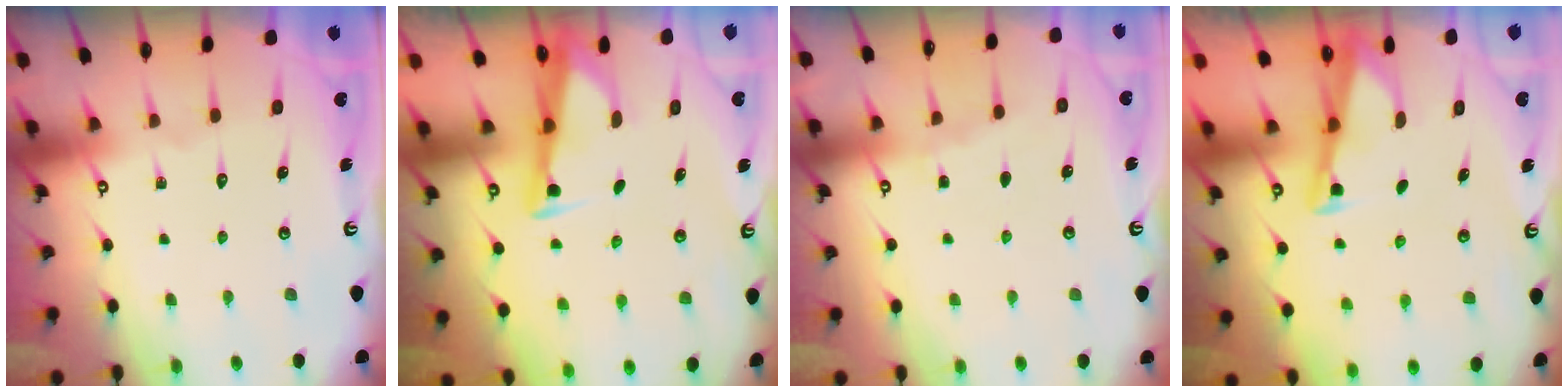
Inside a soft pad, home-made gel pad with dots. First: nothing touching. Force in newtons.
{"total": 3.1, "press": 3.1, "slide": 0.4}
{"total": 2.9, "press": 2.9, "slide": 0.4}
{"total": 2.9, "press": 2.9, "slide": 0.3}